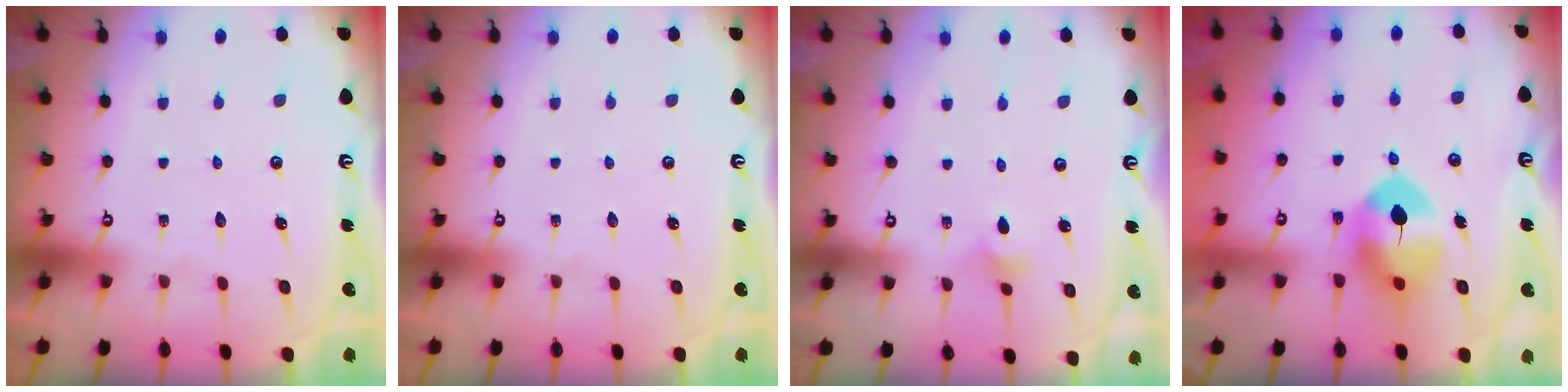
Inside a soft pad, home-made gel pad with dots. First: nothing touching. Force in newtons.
{"total": 0.0}
{"total": 3.0, "press": 2.9, "slide": 0.8}
{"total": 8.5, "press": 8.4, "slide": 1.3}